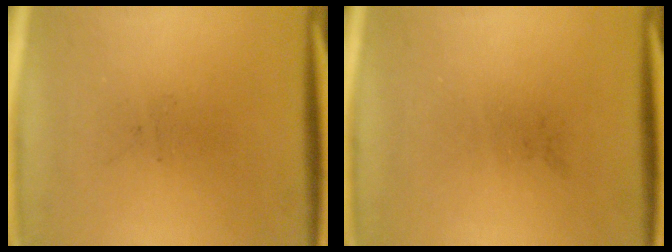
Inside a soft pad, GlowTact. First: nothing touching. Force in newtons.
{"total": 0.0}